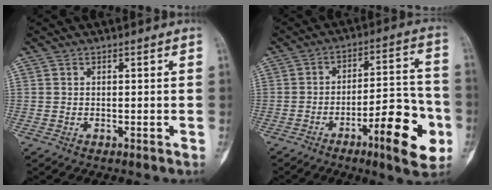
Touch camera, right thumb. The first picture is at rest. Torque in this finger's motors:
{"motor_torque": [0.20, 0.56, 0.23, -0.21, 0.12]}